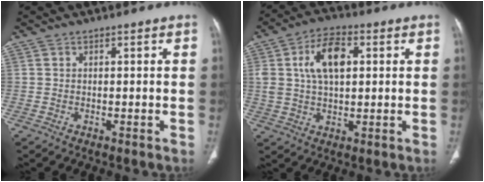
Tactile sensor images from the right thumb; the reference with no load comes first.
{"total": 10.4, "force": [2.5, 5.8, 8.2], "torque": [-0.139, 0.008, 0.043]}